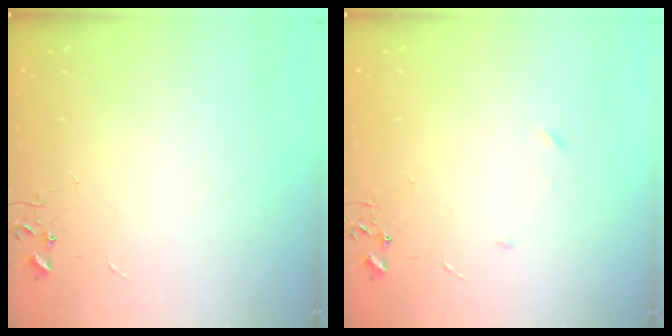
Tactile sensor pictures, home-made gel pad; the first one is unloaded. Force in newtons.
{"total": 3.5, "press": 3.4, "slide": 0.7}